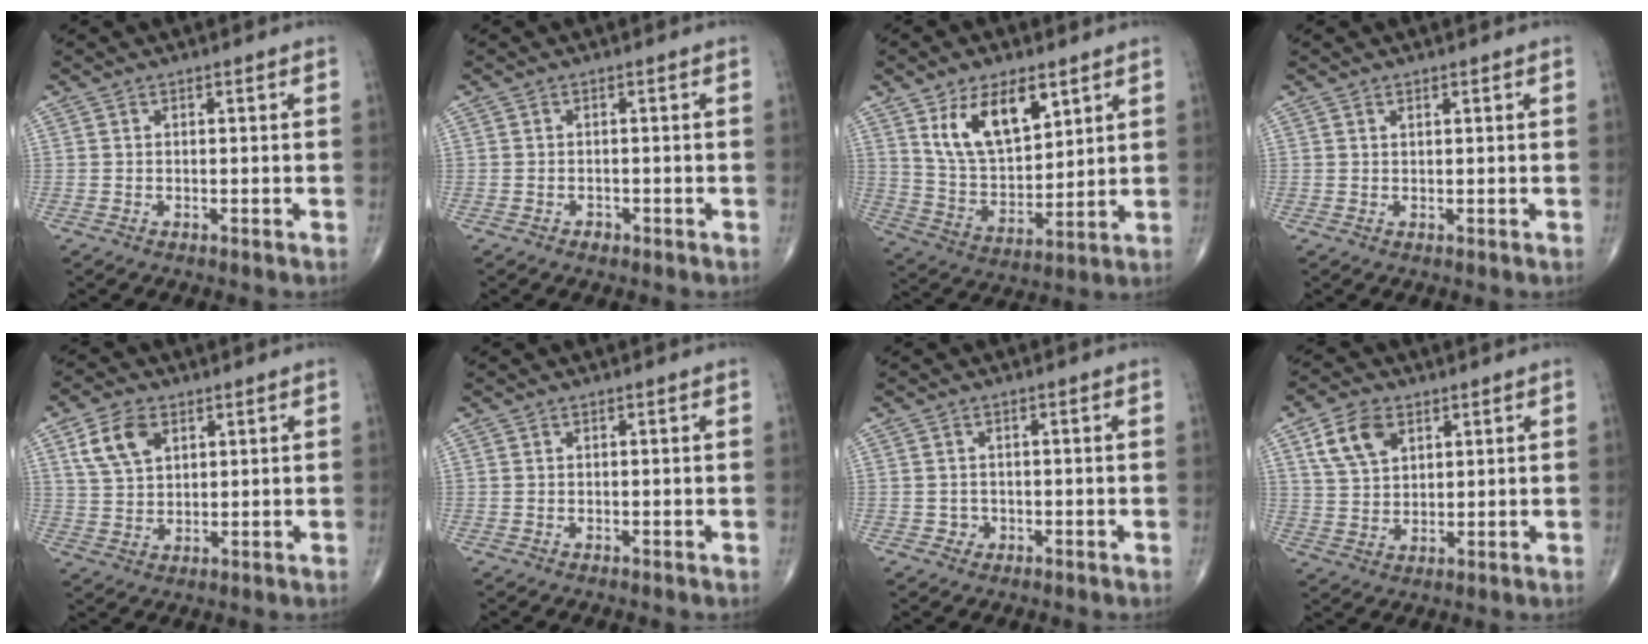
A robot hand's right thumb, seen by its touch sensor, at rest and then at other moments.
{"total": 1.0, "force": [-0.6, 0.7, 0.3], "torque": [-0.003, 0.004, -0.010]}
{"total": 13.9, "force": [7.1, 7.0, 9.7], "torque": [-0.147, -0.035, 0.144]}
{"total": 0.6, "force": [0.4, 0.2, 0.4], "torque": [-0.007, -0.001, 0.008]}
{"total": 7.7, "force": [3.4, 4.8, 5.0], "torque": [-0.084, -0.008, 0.070]}
{"total": 0.0}
{"total": 1.5, "force": [-0.5, 1.4, 0.2], "torque": [0.006, 0.006, -0.010]}
{"total": 8.3, "force": [3.9, 5.3, 5.0], "torque": [-0.080, -0.010, 0.078]}